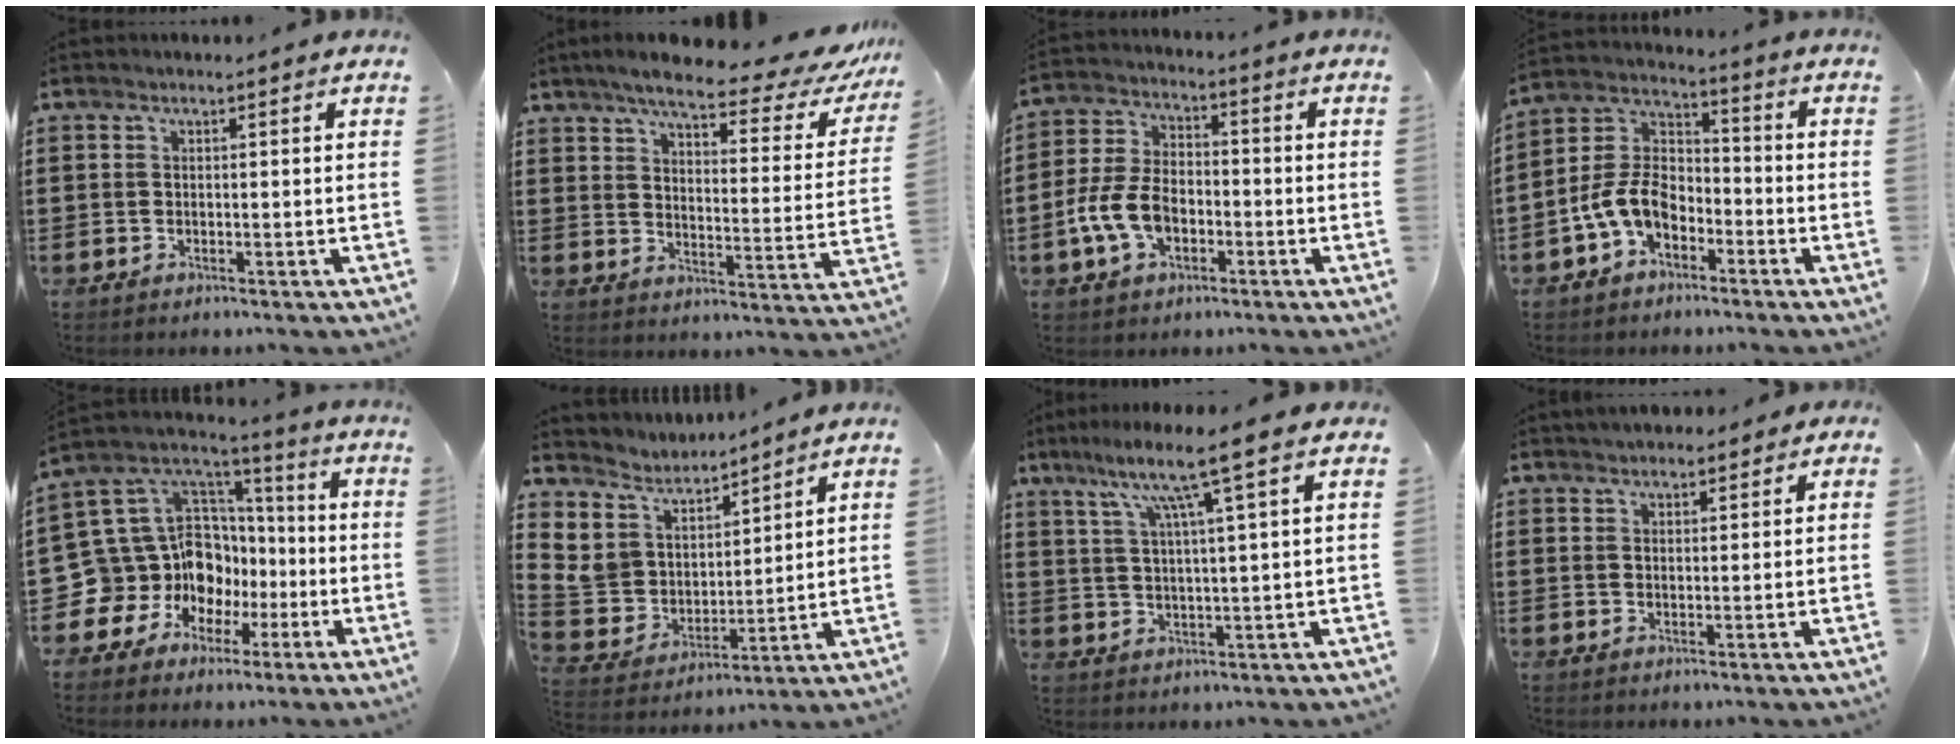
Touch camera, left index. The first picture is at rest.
{"total": 6.9, "force": [5.9, 0.9, 3.5], "torque": [-0.086, -0.035, 0.096]}
{"total": 8.3, "force": [-2.9, 5.0, 5.9], "torque": [-0.149, 0.003, -0.063]}
{"total": 8.4, "force": [-4.1, 5.3, 5.1], "torque": [-0.141, -0.001, -0.090]}
{"total": 14.8, "force": [-3.4, 13.6, 4.7], "torque": [-0.134, -0.027, -0.029]}
{"total": 7.2, "force": [4.5, 5.5, 0.9], "torque": [-0.081, -0.042, 0.083]}
{"total": 8.2, "force": [4.9, -0.3, 6.6], "torque": [-0.143, -0.009, 0.078]}
{"total": 2.1, "force": [1.9, 0.9, 0.4], "torque": [-0.013, 0.007, 0.036]}